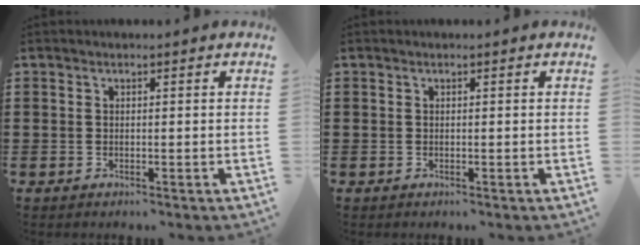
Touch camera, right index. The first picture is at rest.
{"total": 0.0}